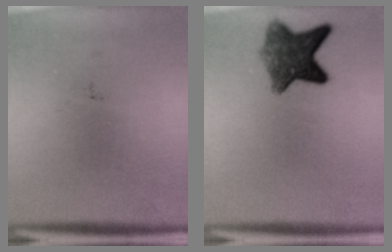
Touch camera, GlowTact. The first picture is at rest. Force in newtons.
{"total": 7.5}